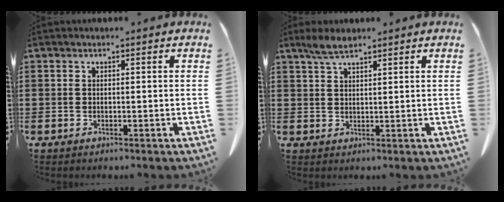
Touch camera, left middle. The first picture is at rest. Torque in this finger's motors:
{"motor_torque": [1.03, 0.47, 0.10, 0.06]}